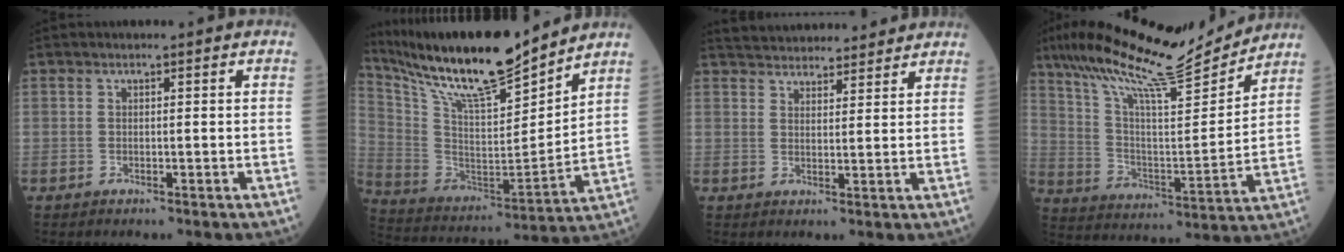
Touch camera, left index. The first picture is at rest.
{"total": 20.6, "force": [17.6, 2.3, 10.6], "torque": [-0.204, -0.007, 0.316]}
{"total": 13.0, "force": [12.3, 2.7, 3.2], "torque": [-0.044, 0.031, 0.174]}
{"total": 18.5, "force": [16.4, 1.6, 8.4], "torque": [-0.159, 0.001, 0.270]}